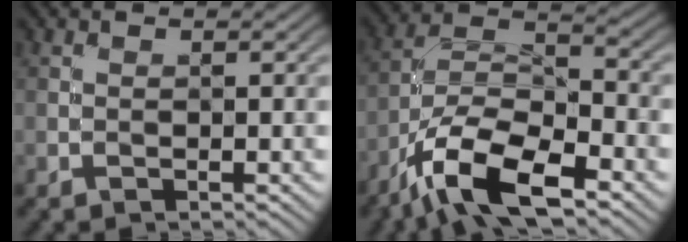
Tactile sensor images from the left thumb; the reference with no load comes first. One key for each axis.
{"total": 12.9, "fx": -8.1, "fy": 5.0, "fz": 8.8, "tx": -0.171, "ty": -0.002, "tz": -0.174}